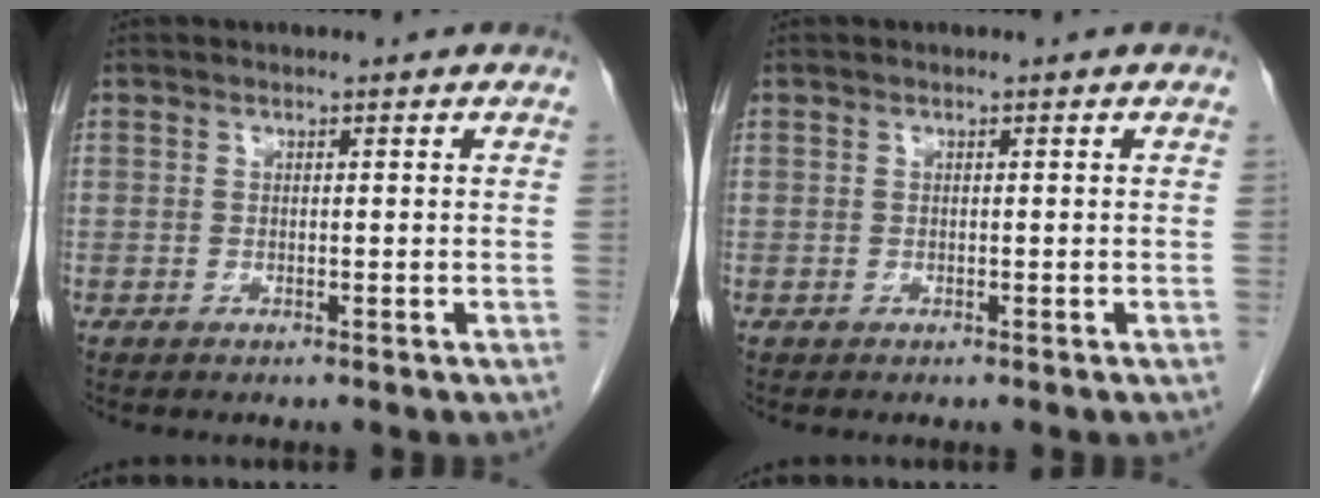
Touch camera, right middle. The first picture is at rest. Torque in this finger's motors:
{"motor_torque": [0.10, -0.01, 0.00, 0.00]}